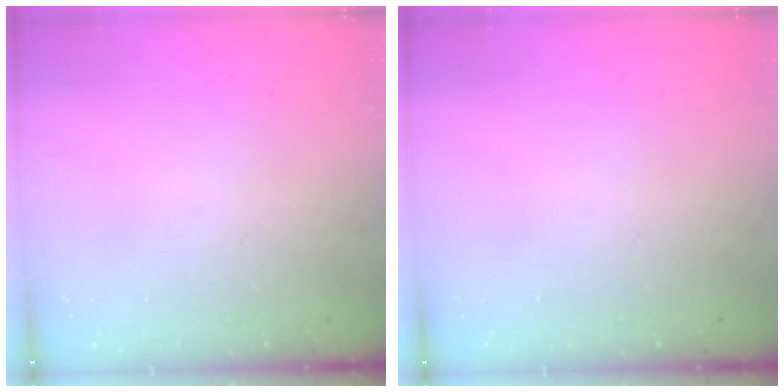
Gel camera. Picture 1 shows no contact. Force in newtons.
{"total": 0.0}